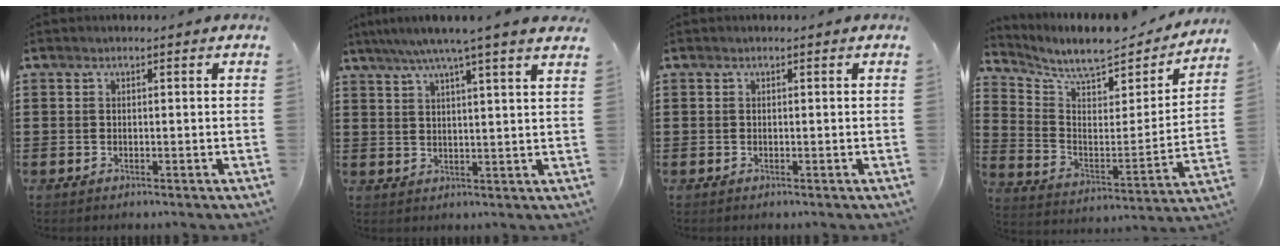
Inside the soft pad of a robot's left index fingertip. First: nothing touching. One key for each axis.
{"total": 5.7, "fx": 4.5, "fy": -0.8, "fz": 3.5, "tx": -0.081, "ty": -0.015, "tz": 0.074}
{"total": 0.0}
{"total": 7.8, "fx": 7.0, "fy": 1.4, "fz": 3.1, "tx": -0.086, "ty": -0.056, "tz": 0.116}